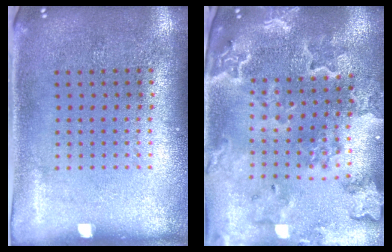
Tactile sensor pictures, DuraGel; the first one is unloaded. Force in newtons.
{"total": 2.4, "press": 2.3, "slide": 0.7}